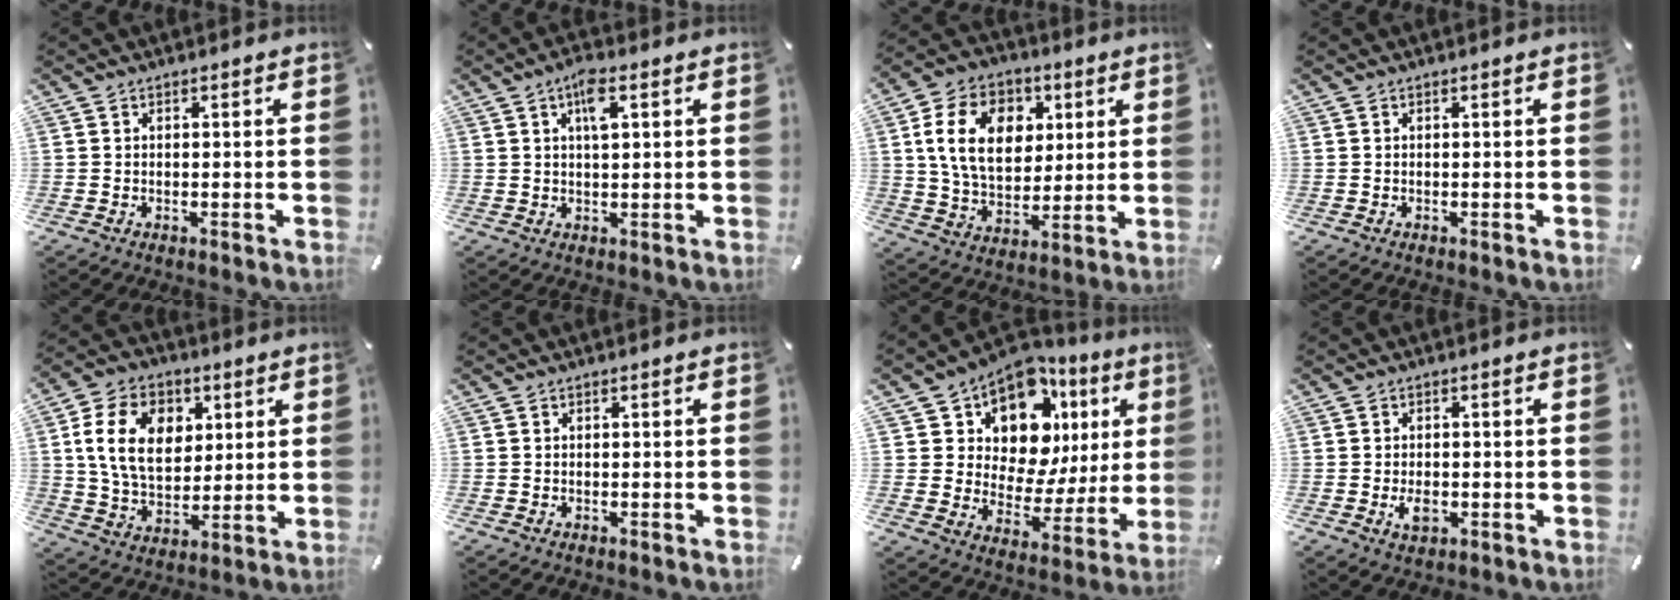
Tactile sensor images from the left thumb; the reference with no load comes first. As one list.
[{"total": 5.3, "force": [2.2, 1.8, 4.5], "torque": [-0.079, 0.002, 0.032]}, {"total": 16.0, "force": [4.5, 11.8, 9.8], "torque": [-0.173, 0.007, 0.081]}, {"total": 0.0}, {"total": 14.9, "force": [4.0, 10.9, 9.2], "torque": [-0.169, 0.011, 0.074]}, {"total": 0.0}, {"total": 13.9, "force": [8.7, 8.5, 6.6], "torque": [-0.109, -0.080, 0.152]}, {"total": 3.2, "force": [-0.7, 2.0, 2.3], "torque": [-0.040, -0.004, -0.013]}]